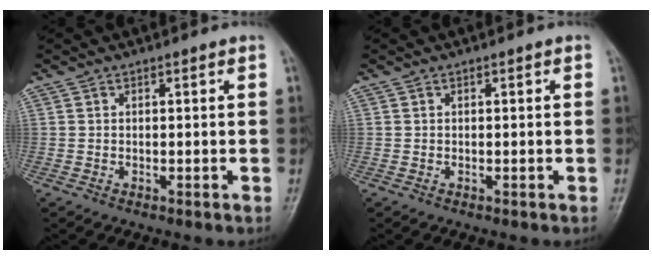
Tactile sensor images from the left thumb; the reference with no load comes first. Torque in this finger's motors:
{"motor_torque": [0.00, 0.00, 0.00, 0.00, 0.00]}